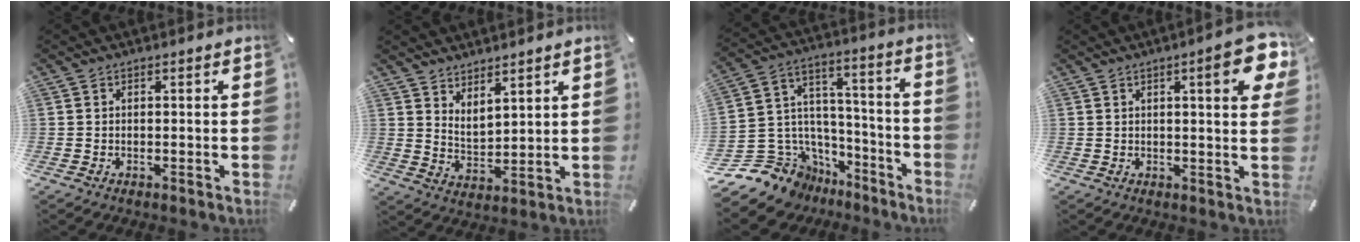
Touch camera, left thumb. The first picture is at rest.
{"total": 4.9, "force": [4.7, 1.3, -0.2], "torque": [-0.003, -0.035, 0.089]}
{"total": 12.7, "force": [-6.3, 10.9, 2.2], "torque": [-0.058, 0.011, -0.092]}
{"total": 10.1, "force": [4.2, 2.2, 8.9], "torque": [-0.113, -0.022, 0.061]}